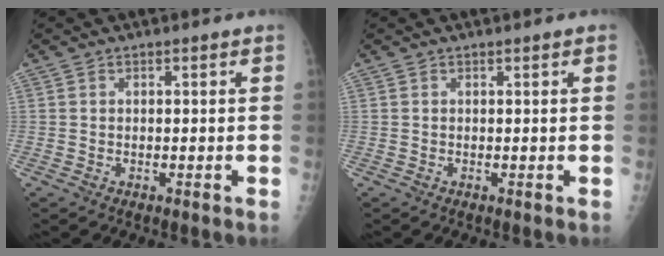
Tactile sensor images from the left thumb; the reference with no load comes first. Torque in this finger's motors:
{"motor_torque": [-0.49, -0.30, -0.45, -0.09, 0.01]}